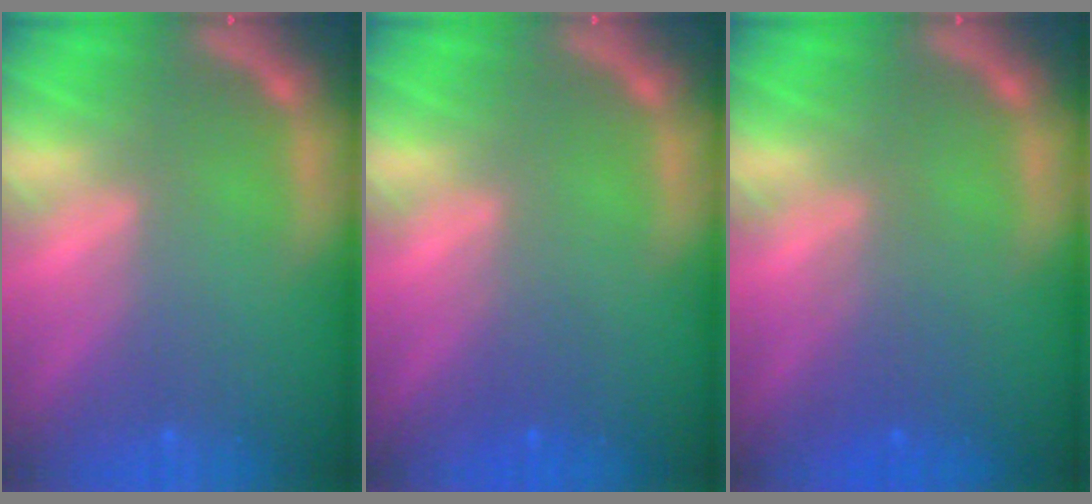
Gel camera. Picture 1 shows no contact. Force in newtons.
{"total": 1.4}
{"total": 2.5}